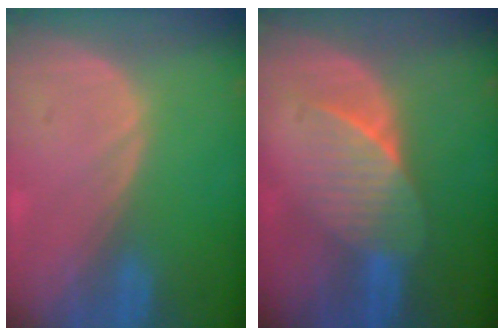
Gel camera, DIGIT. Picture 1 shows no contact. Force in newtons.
{"total": 6.6, "press": 6.1, "slide": 2.5}